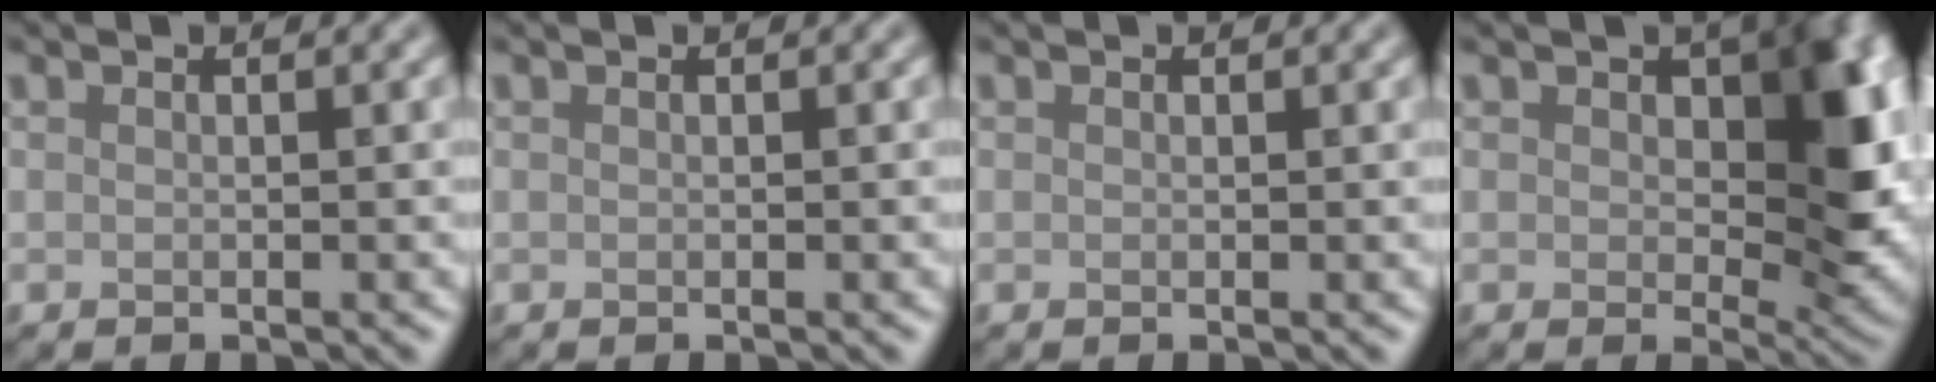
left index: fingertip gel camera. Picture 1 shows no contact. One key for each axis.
{"total": 0.0}
{"total": 0.0}
{"total": 10.0, "fx": 1.4, "fy": 5.7, "fz": 8.1, "tx": -0.103, "ty": -0.004, "tz": 0.021}